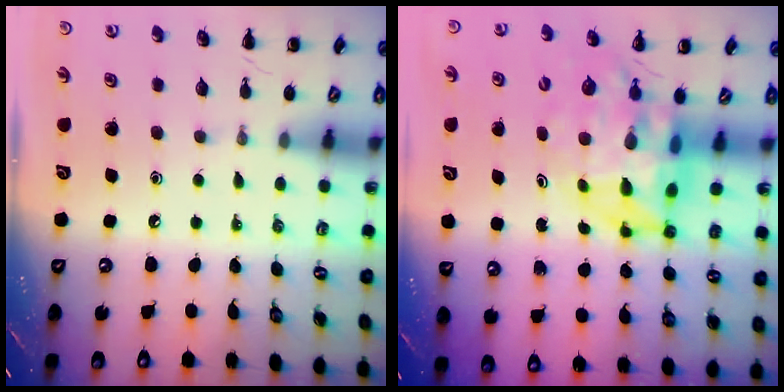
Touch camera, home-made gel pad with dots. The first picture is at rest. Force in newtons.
{"total": 7.2, "press": 6.9, "slide": 2.0}